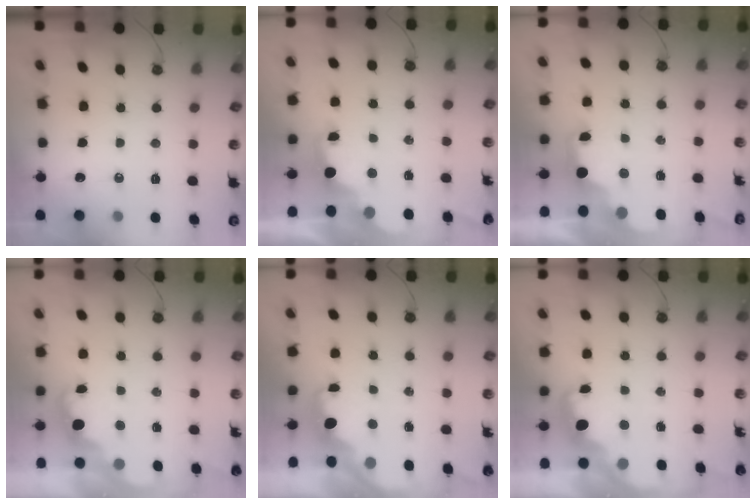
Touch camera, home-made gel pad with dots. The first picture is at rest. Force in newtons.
{"total": 2.6, "press": 2.4, "slide": 0.8}
{"total": 2.7, "press": 2.6, "slide": 0.5}
{"total": 2.2, "press": 2.1, "slide": 0.5}
{"total": 2.4, "press": 2.2, "slide": 0.8}
{"total": 2.4, "press": 2.3, "slide": 0.7}